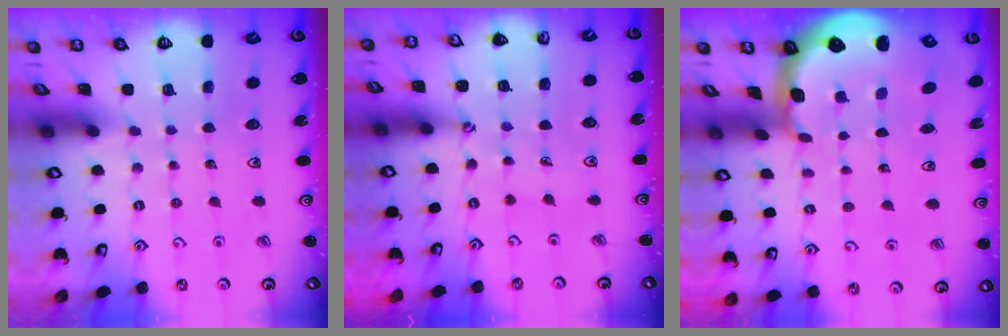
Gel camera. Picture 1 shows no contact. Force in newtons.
{"total": 2.2, "press": 1.4, "slide": 1.6}
{"total": 3.7, "press": 3.3, "slide": 1.7}